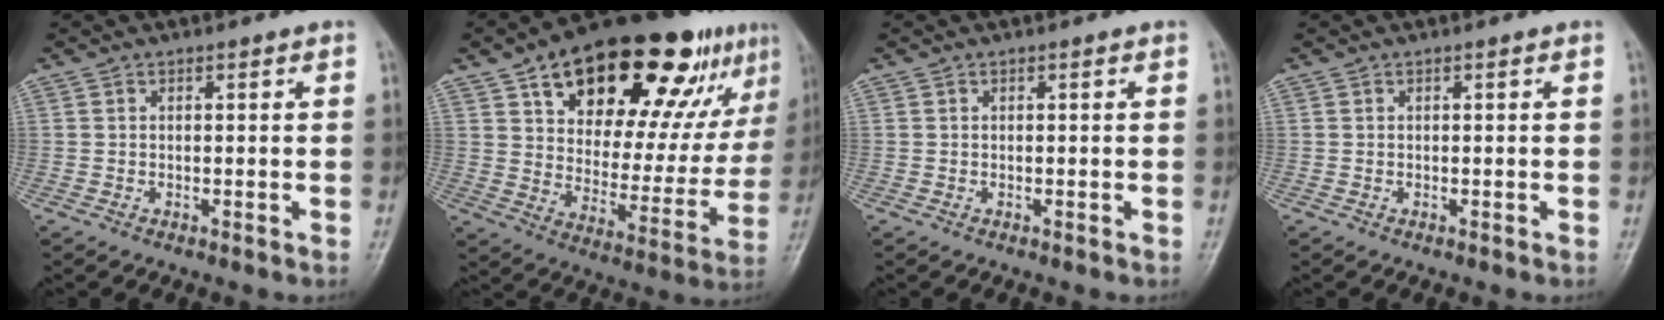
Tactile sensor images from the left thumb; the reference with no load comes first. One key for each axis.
{"total": 29.9, "fx": 16.2, "fy": 13.5, "fz": 21.2, "tx": -0.272, "ty": -0.015, "tz": 0.245}
{"total": 0.0}
{"total": 0.0}